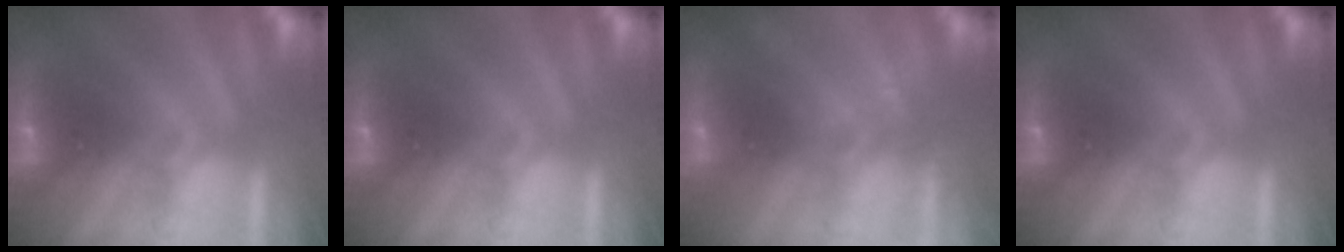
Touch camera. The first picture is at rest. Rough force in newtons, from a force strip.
{"total": 0.0}
{"total": 2.4}
{"total": 0.0}